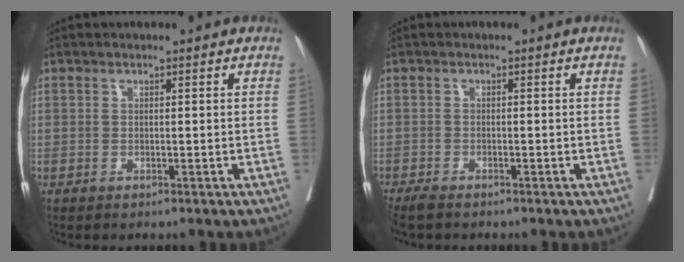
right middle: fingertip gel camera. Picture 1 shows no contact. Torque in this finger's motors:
{"motor_torque": [0.59, -0.72, 0.04, 0.02]}